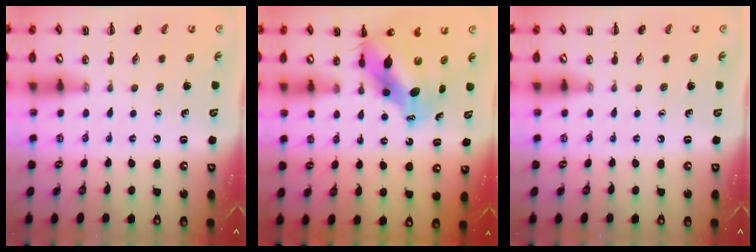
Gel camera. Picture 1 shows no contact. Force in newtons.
{"total": 9.8, "press": 9.5, "slide": 2.5}
{"total": 0.0}